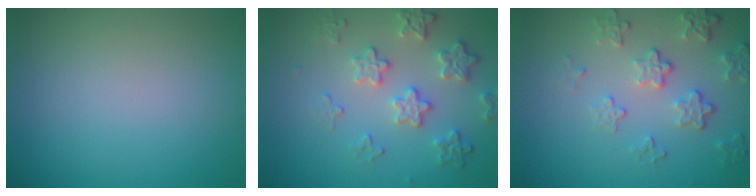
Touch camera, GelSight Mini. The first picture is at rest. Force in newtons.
{"total": 3.9, "press": 3.4, "slide": 2.0}
{"total": 4.0, "press": 3.1, "slide": 2.6}